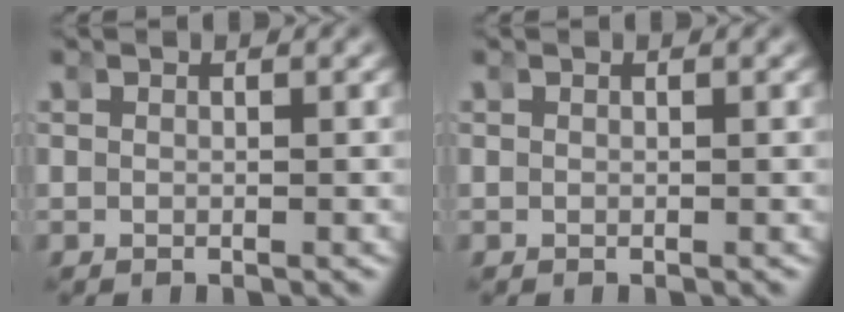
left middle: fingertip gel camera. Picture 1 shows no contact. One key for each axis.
{"total": 0.0}